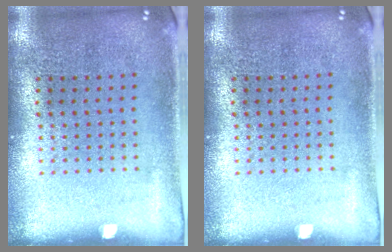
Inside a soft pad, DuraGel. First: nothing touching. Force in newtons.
{"total": 0.0}